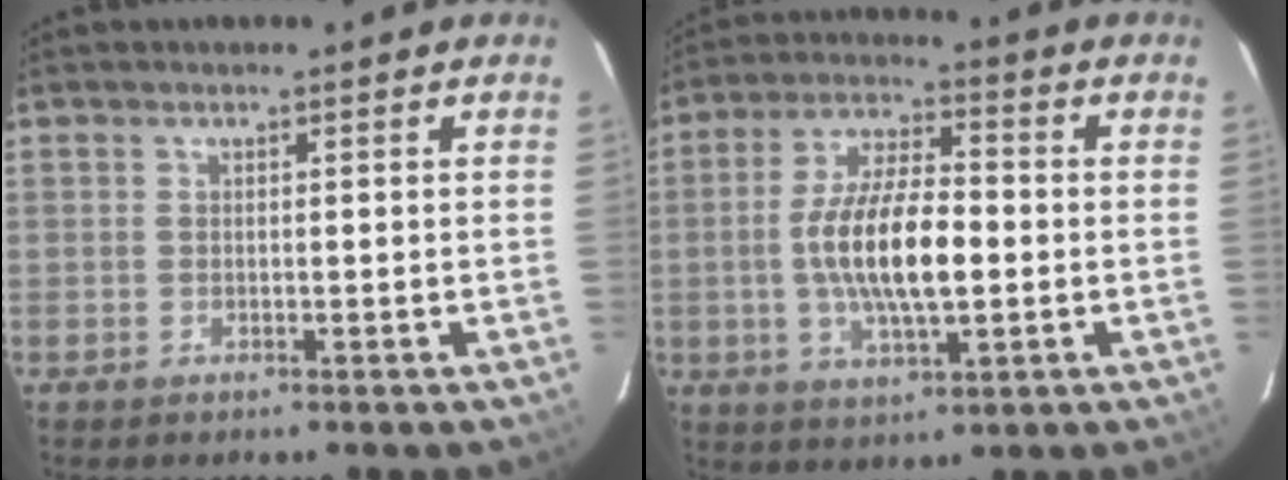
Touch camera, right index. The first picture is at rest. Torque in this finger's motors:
{"motor_torque": [1.52, -0.62, 0.94, 0.21]}